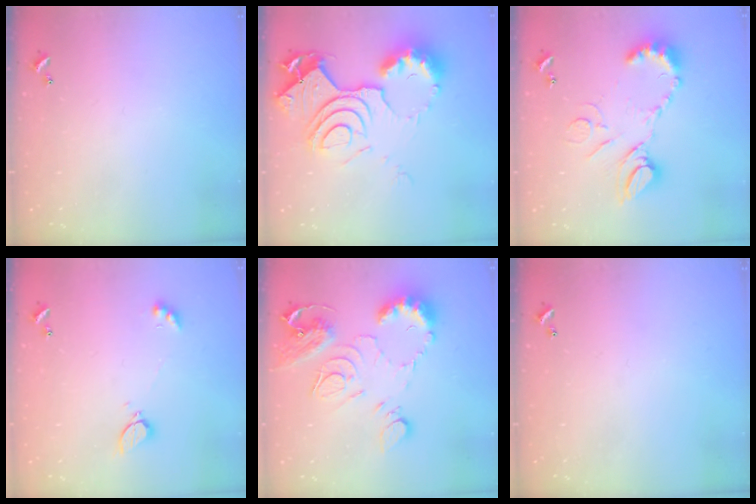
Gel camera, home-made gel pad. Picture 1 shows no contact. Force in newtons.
{"total": 18.5, "press": 18.4, "slide": 1.6}
{"total": 13.8, "press": 13.8, "slide": 1.4}
{"total": 2.1, "press": 2.1, "slide": 0.5}
{"total": 12.9, "press": 12.9, "slide": 1.1}
{"total": 0.0}